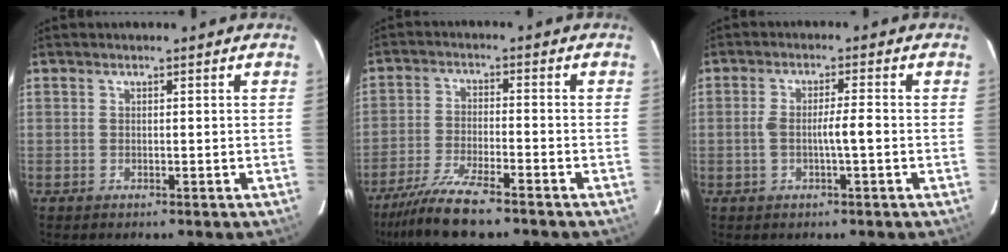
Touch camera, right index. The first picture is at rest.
{"total": 9.1, "force": [-7.4, 0.5, 5.2], "torque": [-0.094, -0.027, -0.129]}
{"total": 4.3, "force": [-0.8, 0.3, 4.2], "torque": [-0.080, 0.007, -0.011]}